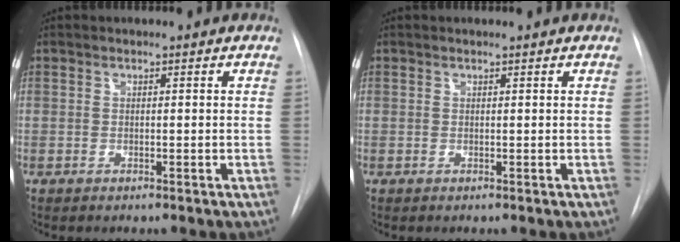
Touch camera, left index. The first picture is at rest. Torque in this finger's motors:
{"motor_torque": [0.31, -0.03, -0.04, -0.01]}